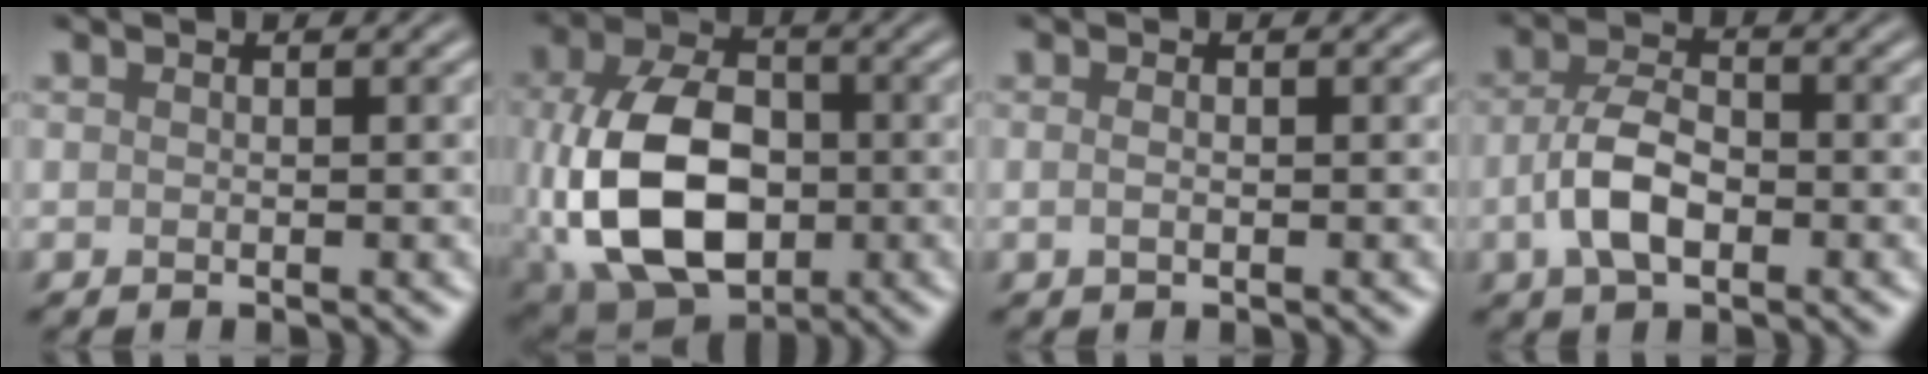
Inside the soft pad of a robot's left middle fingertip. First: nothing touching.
{"total": 12.3, "force": [-1.8, 8.3, 8.8], "torque": [-0.194, -0.010, -0.039]}
{"total": 0.8, "force": [-0.1, 0.3, 0.7], "torque": [-0.014, -0.002, -0.004]}
{"total": 4.6, "force": [-1.3, 2.5, 3.6], "torque": [-0.073, 0.004, -0.032]}